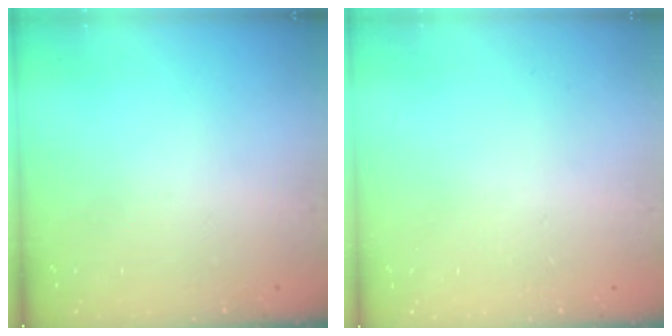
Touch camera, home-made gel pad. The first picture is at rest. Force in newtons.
{"total": 2.6, "press": 2.6, "slide": 0.2}